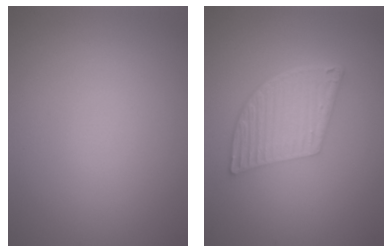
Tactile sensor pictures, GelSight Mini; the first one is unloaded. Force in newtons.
{"total": 5.9, "press": 3.9, "slide": 4.4}